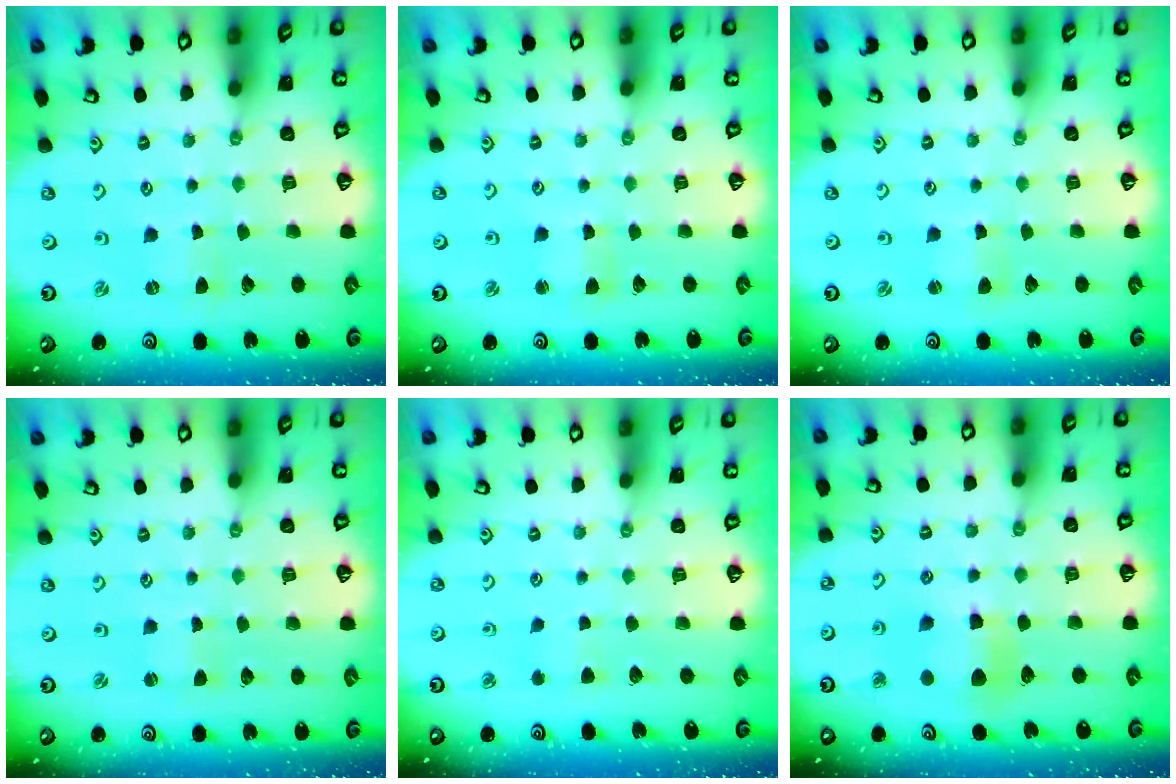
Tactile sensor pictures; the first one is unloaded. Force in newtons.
{"total": 2.2, "press": 2.2, "slide": 0.3}
{"total": 1.6, "press": 1.5, "slide": 0.4}
{"total": 0.7, "press": 0.7, "slide": 0.0}
{"total": 3.7, "press": 3.7, "slide": 0.4}
{"total": 8.3, "press": 8.2, "slide": 1.1}